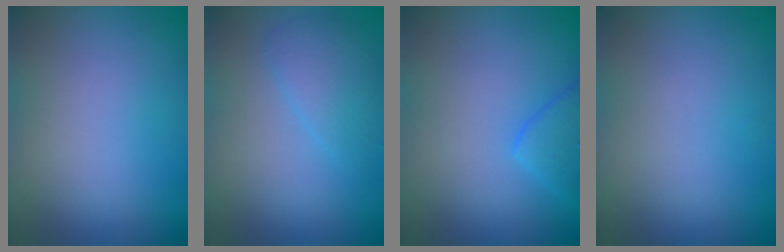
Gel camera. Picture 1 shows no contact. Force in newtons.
{"total": 2.2, "press": 2.2, "slide": 0.1}
{"total": 2.5, "press": 2.5, "slide": 0.2}
{"total": 0.0}